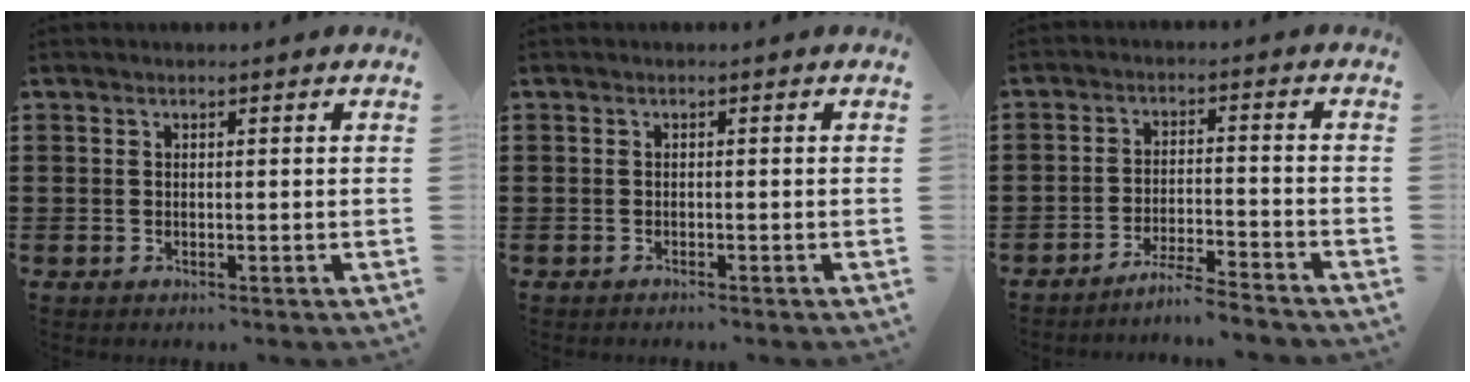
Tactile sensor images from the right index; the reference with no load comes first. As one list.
[{"total": 0.5, "force": [-0.5, 0.0, 0.1], "torque": [-0.005, -0.002, -0.010]}, {"total": 4.6, "force": [-4.3, -0.4, 1.4], "torque": [-0.032, -0.007, -0.087]}]